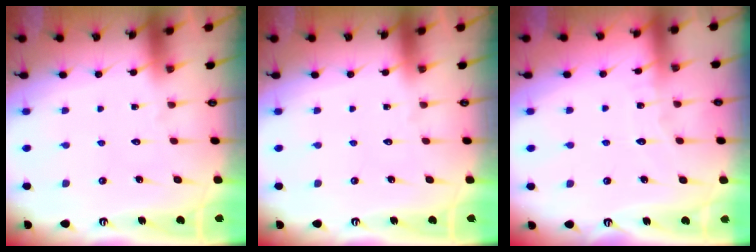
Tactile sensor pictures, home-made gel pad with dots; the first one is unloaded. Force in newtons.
{"total": 0.0}
{"total": 4.5, "press": 4.5, "slide": 0.5}